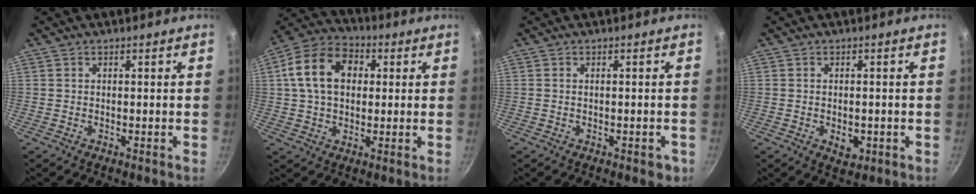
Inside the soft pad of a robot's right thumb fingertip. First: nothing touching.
{"total": 13.7, "force": [2.6, 9.8, 9.3], "torque": [-0.142, 0.020, 0.028]}
{"total": 2.6, "force": [-1.1, 1.1, 2.1], "torque": [-0.021, 0.006, -0.012]}
{"total": 3.7, "force": [-0.9, 2.3, 2.7], "torque": [-0.033, 0.001, -0.008]}